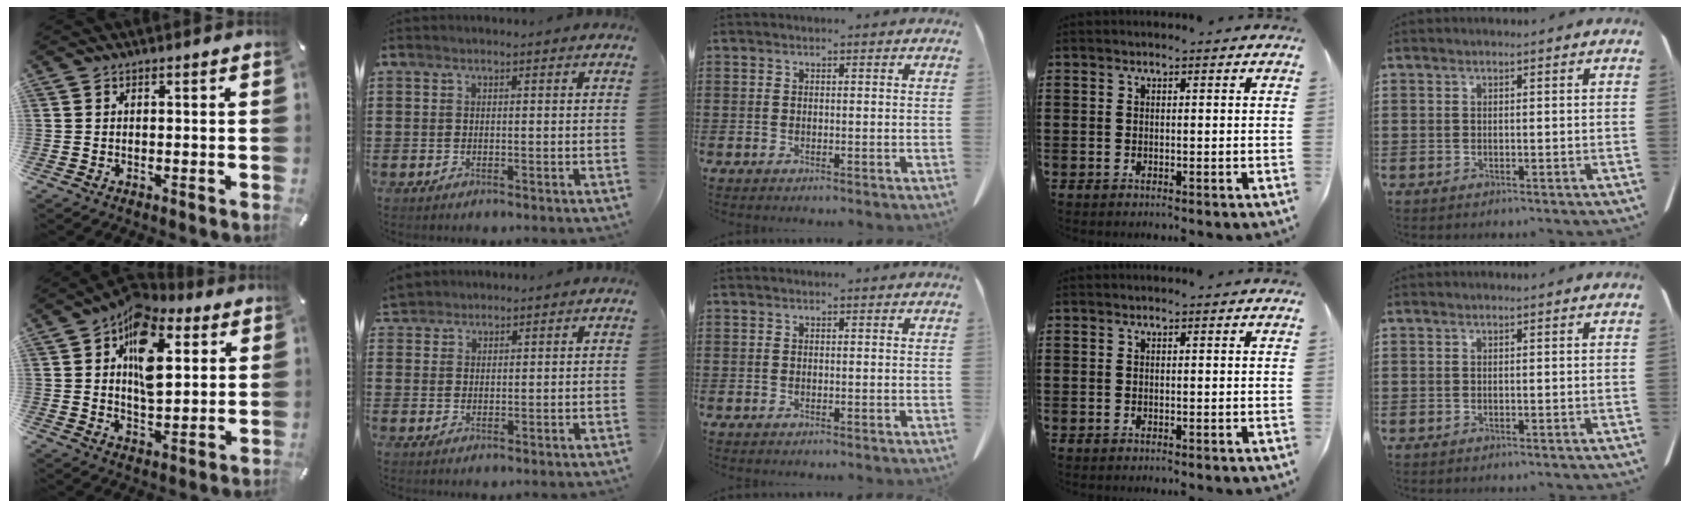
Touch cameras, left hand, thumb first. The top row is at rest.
{"thumb": {"total": 15.1, "force": [5.3, 9.2, 10.8], "torque": [-0.167, -0.010, 0.094]}, "index": {"total": 2.1, "force": [1.9, 0.7, -0.1], "torque": [-0.005, 0.003, 0.039]}}